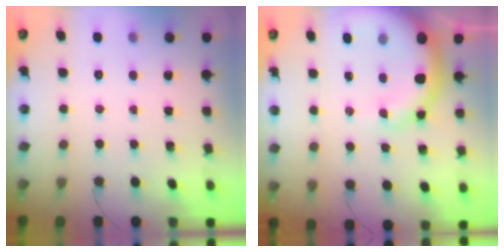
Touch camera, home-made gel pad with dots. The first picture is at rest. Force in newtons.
{"total": 12.8, "press": 12.3, "slide": 3.4}